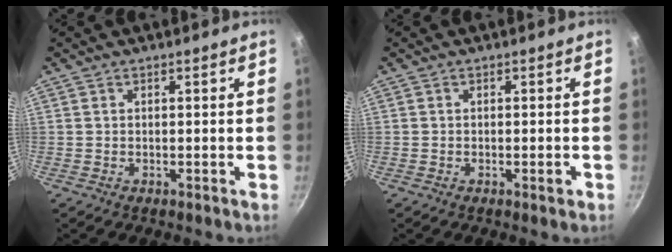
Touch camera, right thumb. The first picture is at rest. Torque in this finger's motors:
{"motor_torque": [0.15, 0.08, 0.37, 0.10, 0.11]}